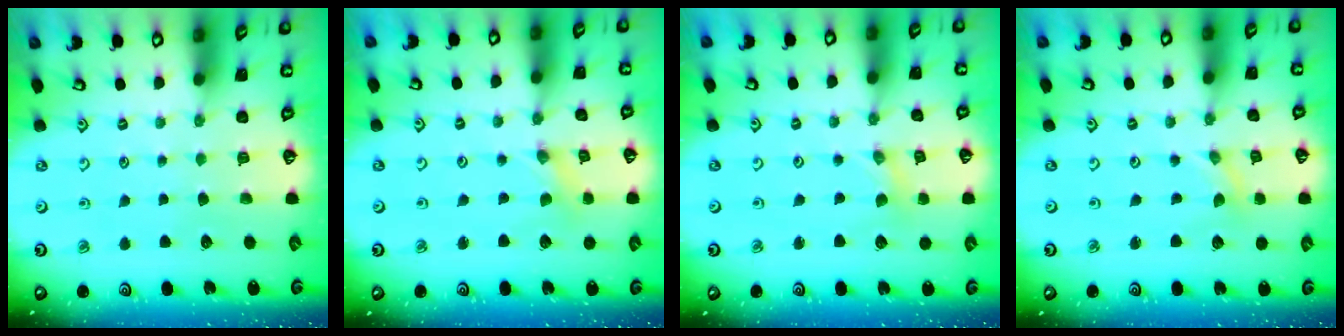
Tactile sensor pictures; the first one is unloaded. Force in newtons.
{"total": 0.0}
{"total": 1.7, "press": 1.7, "slide": 0.3}
{"total": 0.0}